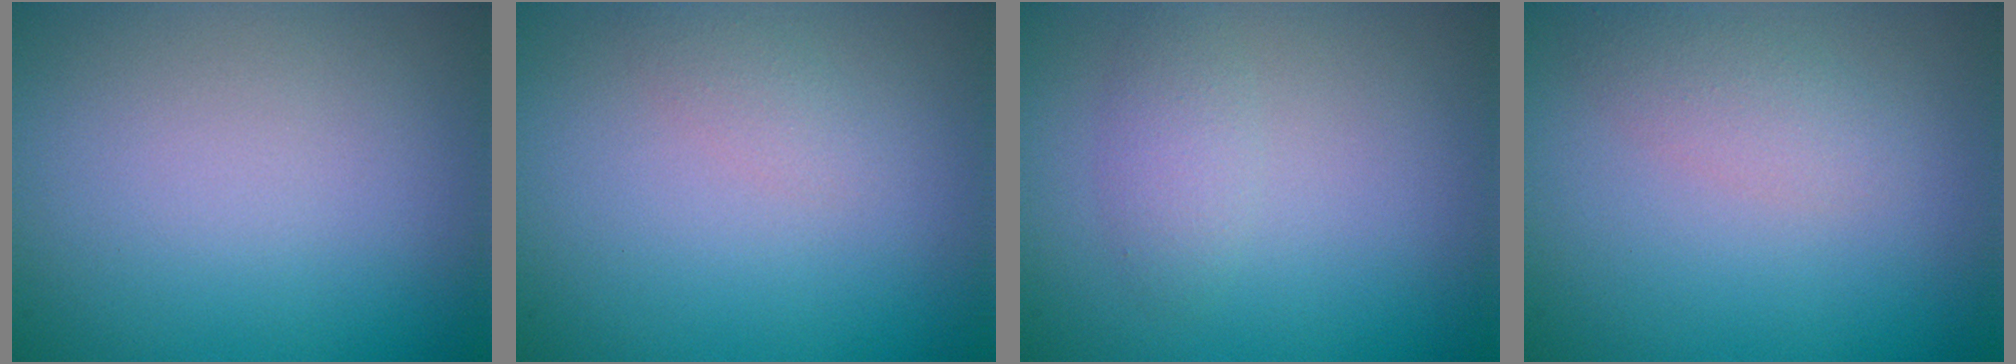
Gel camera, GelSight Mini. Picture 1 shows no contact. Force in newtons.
{"total": 1.1, "press": 1.1, "slide": 0.0}
{"total": 1.5, "press": 1.5, "slide": 0.0}
{"total": 1.8, "press": 1.8, "slide": 0.1}